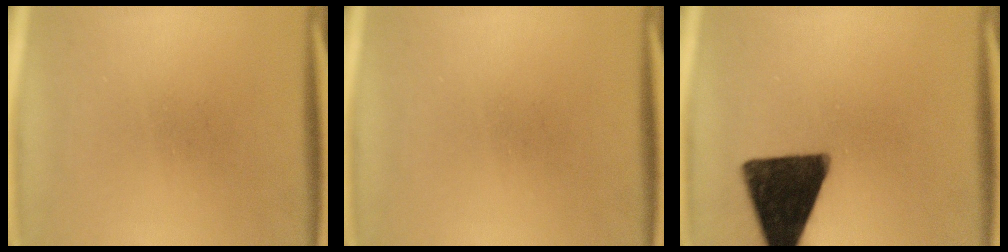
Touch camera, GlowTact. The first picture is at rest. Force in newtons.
{"total": 0.0}
{"total": 16.5}